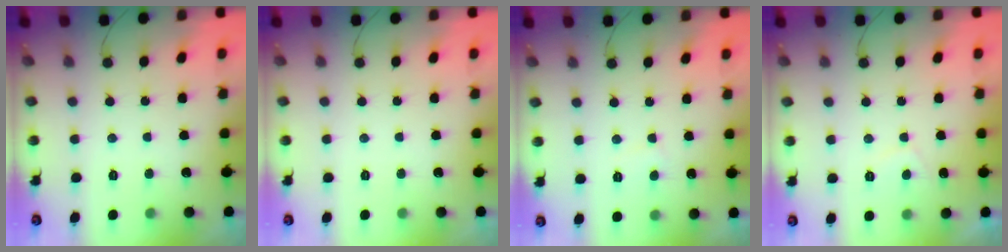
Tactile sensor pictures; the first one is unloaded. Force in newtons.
{"total": 0.0}
{"total": 2.6, "press": 2.6, "slide": 0.2}
{"total": 1.3, "press": 1.2, "slide": 0.6}